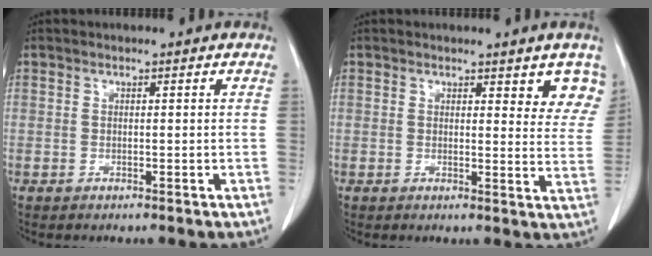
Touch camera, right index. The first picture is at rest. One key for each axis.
{"total": 6.3, "fx": 4.7, "fy": 2.0, "fz": 3.7, "tx": -0.026, "ty": -0.020, "tz": 0.039}